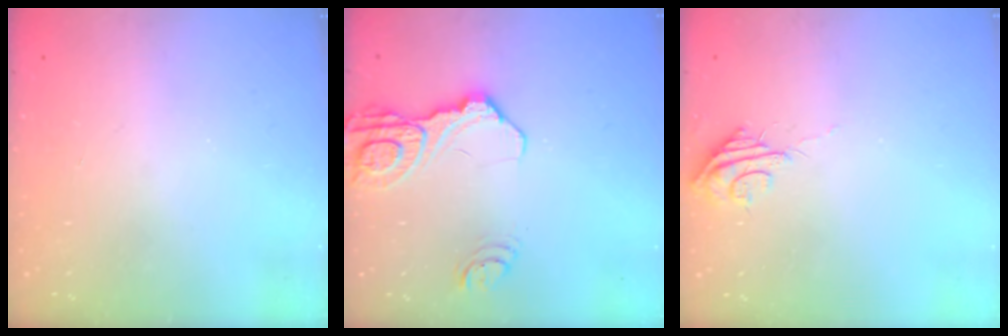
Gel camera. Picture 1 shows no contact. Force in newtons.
{"total": 14.5, "press": 14.4, "slide": 1.7}
{"total": 6.0, "press": 6.0, "slide": 0.5}